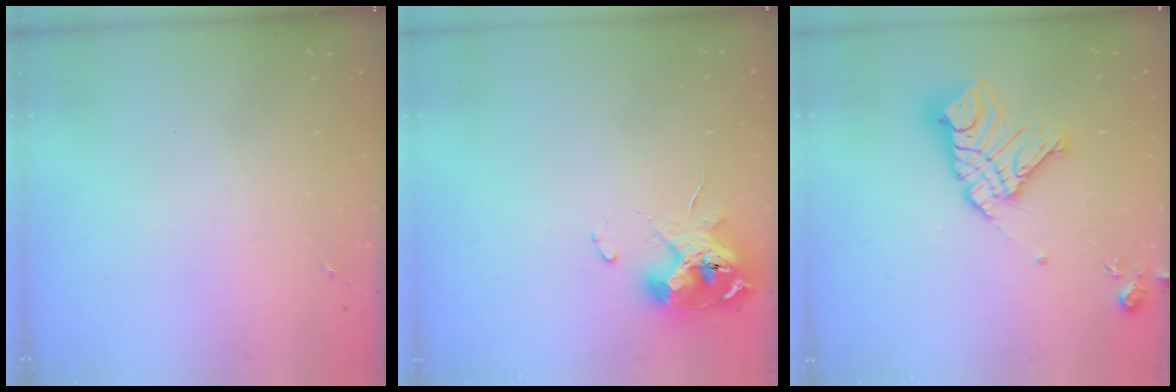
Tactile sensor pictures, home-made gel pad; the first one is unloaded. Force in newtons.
{"total": 11.2, "press": 11.2, "slide": 1.3}
{"total": 15.8, "press": 15.7, "slide": 1.9}